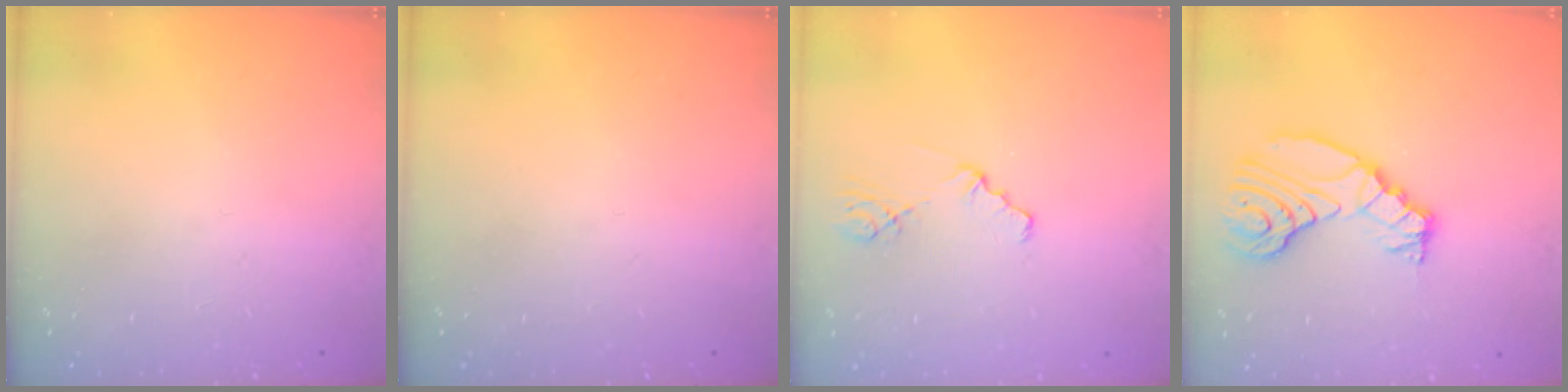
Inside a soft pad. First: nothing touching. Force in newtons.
{"total": 0.0}
{"total": 1.2, "press": 1.2, "slide": 0.2}
{"total": 11.7, "press": 11.7, "slide": 1.1}